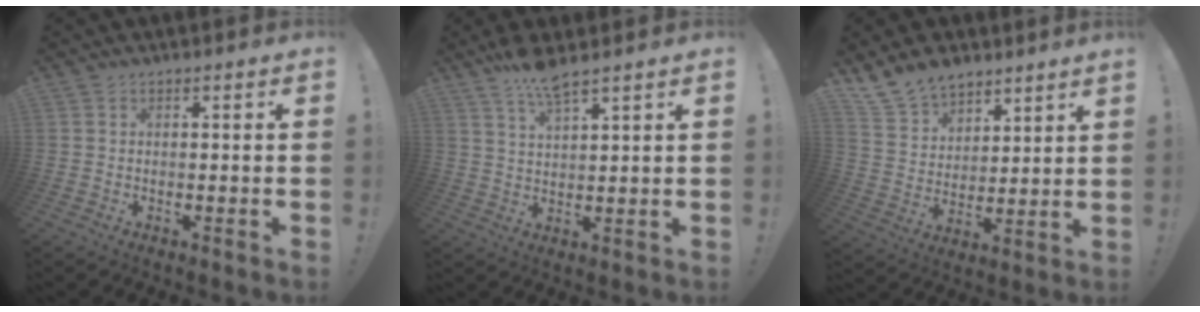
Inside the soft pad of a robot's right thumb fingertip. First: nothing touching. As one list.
[{"total": 7.0, "force": [5.6, 0.9, 4.1], "torque": [-0.076, -0.029, 0.098]}, {"total": 11.2, "force": [9.6, 5.2, 2.4], "torque": [-0.061, -0.070, 0.190]}]